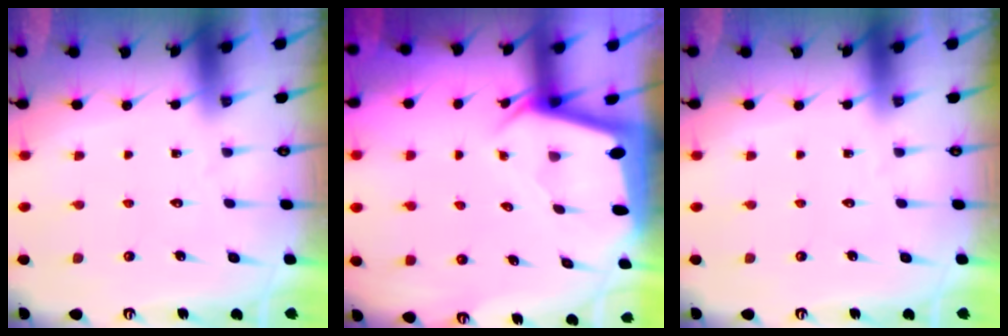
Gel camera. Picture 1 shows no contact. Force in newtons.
{"total": 2.2, "press": 2.2, "slide": 0.1}
{"total": 0.0}